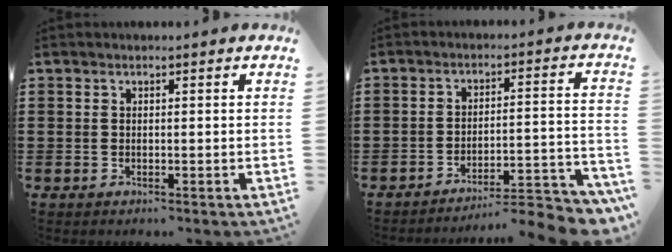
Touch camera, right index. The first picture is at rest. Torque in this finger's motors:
{"motor_torque": [2.06, 0.08, 0.31, 0.04]}